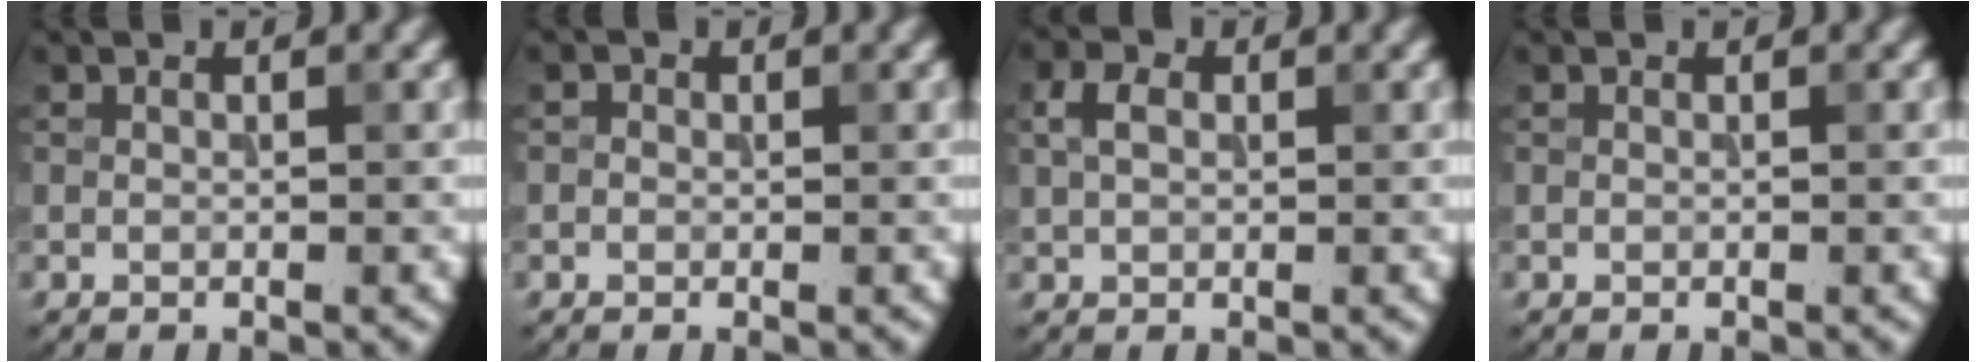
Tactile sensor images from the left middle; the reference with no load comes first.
{"total": 0.6, "force": [0.1, 0.6, 0.2], "torque": [0.000, -0.007, -0.004]}
{"total": 2.5, "force": [0.7, 1.8, 1.6], "torque": [-0.036, 0.007, 0.010]}
{"total": 0.0}